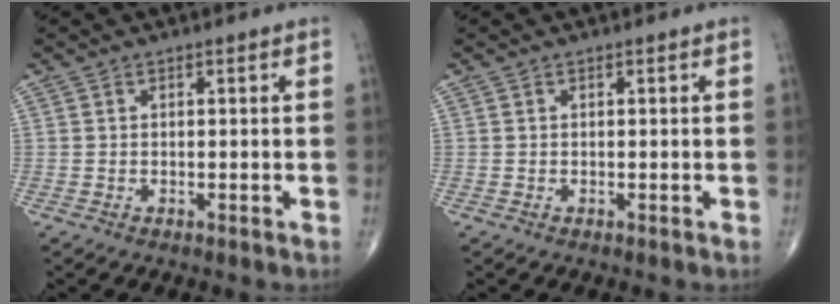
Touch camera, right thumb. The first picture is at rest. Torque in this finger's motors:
{"motor_torque": [0.03, 0.04, -0.06, -0.06, 0.01]}